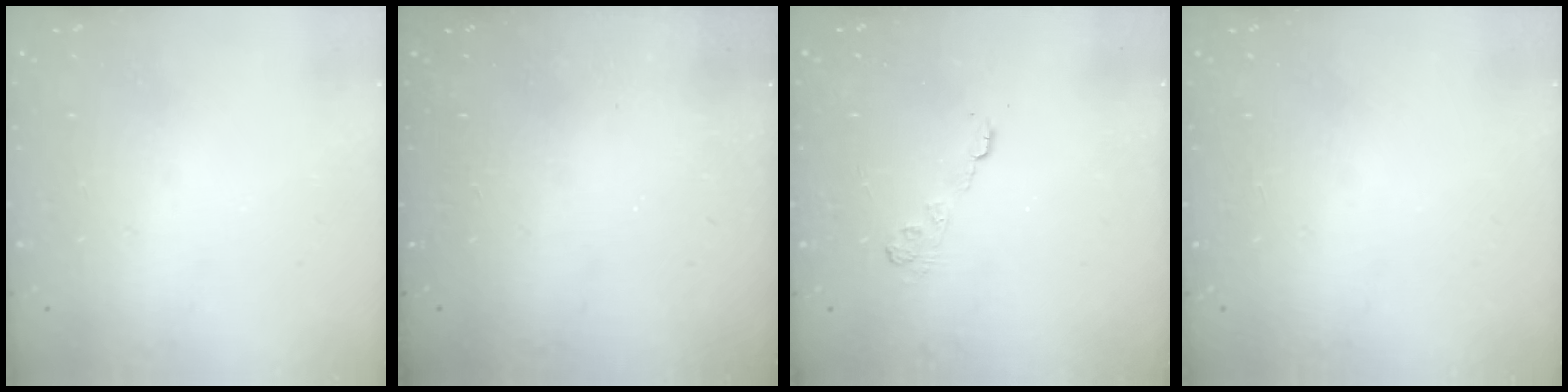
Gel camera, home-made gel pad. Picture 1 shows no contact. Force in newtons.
{"total": 2.3, "press": 2.2, "slide": 0.8}
{"total": 4.0, "press": 3.8, "slide": 1.2}
{"total": 0.0}